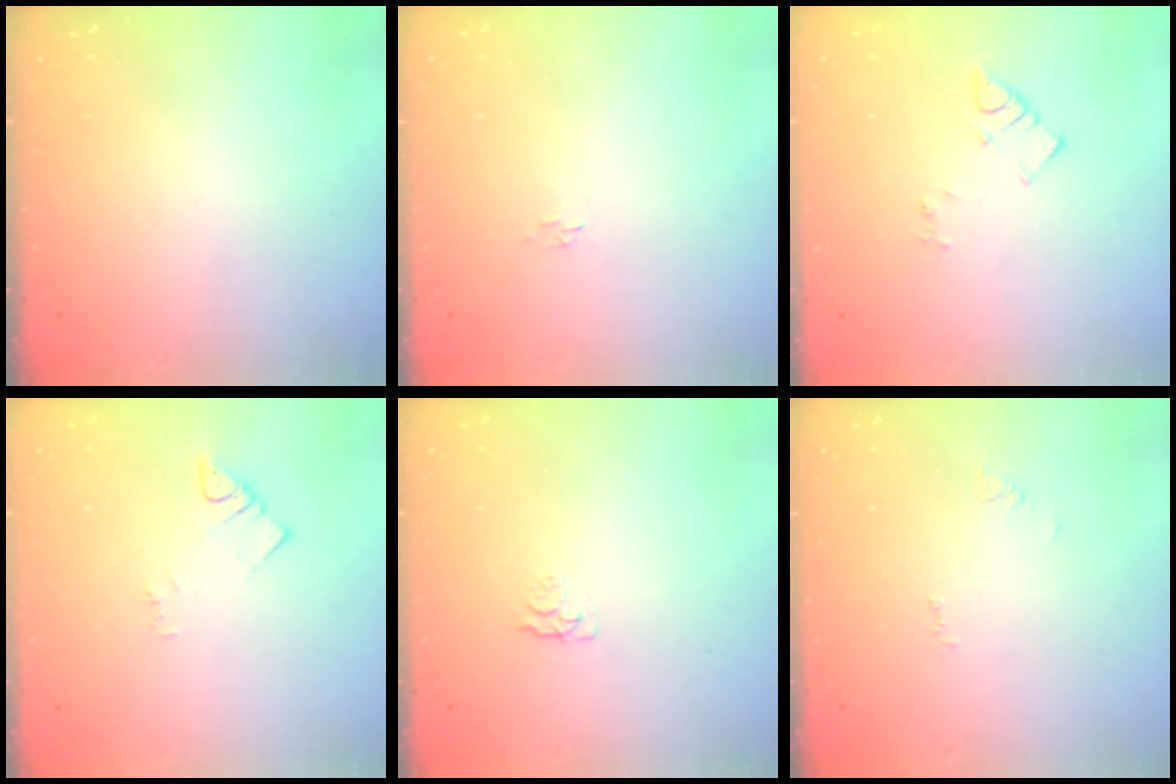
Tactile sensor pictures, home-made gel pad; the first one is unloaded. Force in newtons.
{"total": 1.9, "press": 1.9, "slide": 0.3}
{"total": 5.4, "press": 5.4, "slide": 0.1}
{"total": 3.0, "press": 2.9, "slide": 0.5}
{"total": 2.7, "press": 2.7, "slide": 0.5}
{"total": 2.5, "press": 2.5, "slide": 0.4}